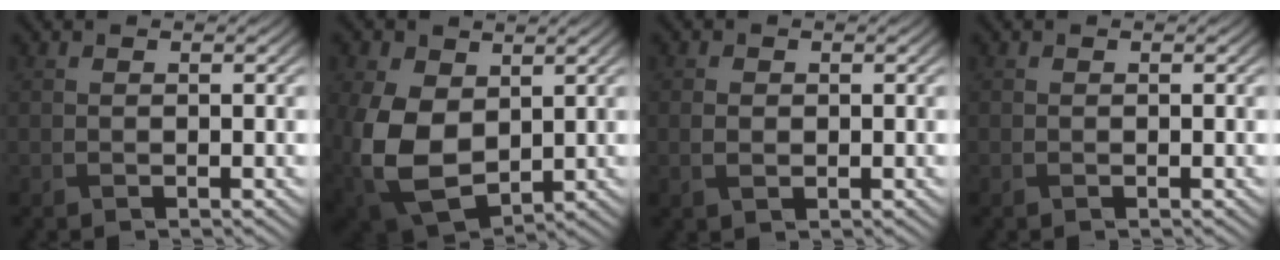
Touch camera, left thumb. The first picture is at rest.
{"total": 12.5, "force": [0.3, 8.9, 8.8], "torque": [-0.232, -0.027, 0.013]}
{"total": 1.5, "force": [0.0, 1.2, 1.0], "torque": [-0.024, -0.003, 0.000]}
{"total": 0.0}